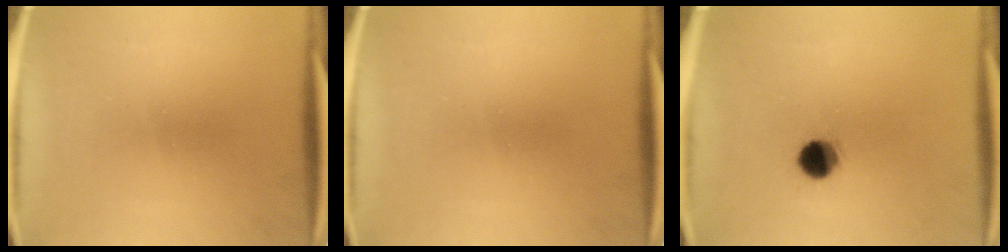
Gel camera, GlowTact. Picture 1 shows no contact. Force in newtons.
{"total": 0.0}
{"total": 6.5}